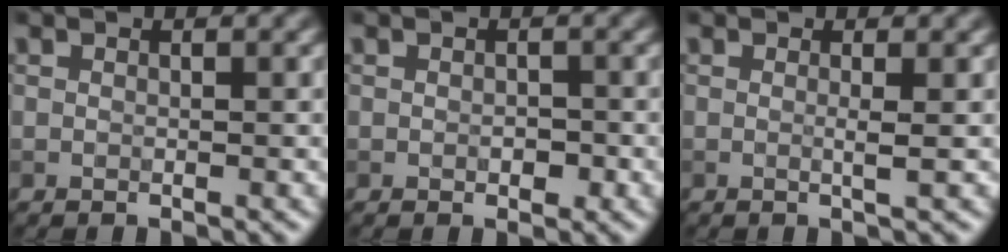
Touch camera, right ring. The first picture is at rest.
{"total": 1.2, "force": [-0.3, 0.7, 0.9], "torque": [-0.012, -0.002, -0.004]}
{"total": 1.3, "force": [0.0, 0.3, 1.3], "torque": [-0.016, -0.002, -0.006]}